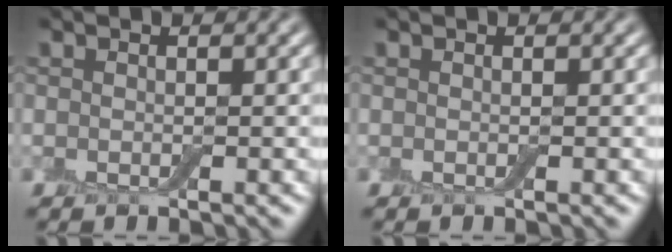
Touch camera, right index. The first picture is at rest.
{"total": 0.0}